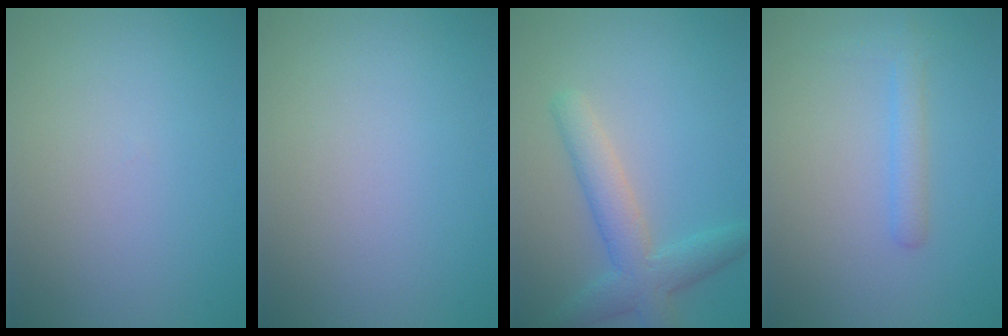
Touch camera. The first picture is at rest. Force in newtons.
{"total": 0.0}
{"total": 4.5, "press": 4.4, "slide": 0.2}
{"total": 1.9, "press": 1.9, "slide": 0.2}